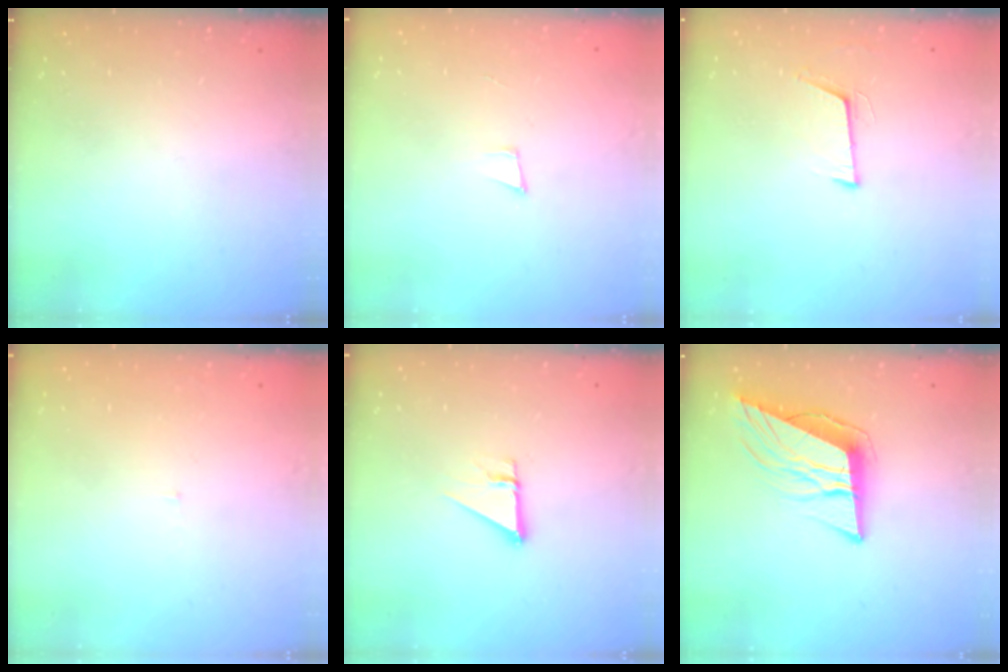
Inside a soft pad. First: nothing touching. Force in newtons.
{"total": 3.7, "press": 2.5, "slide": 2.6}
{"total": 5.9, "press": 5.6, "slide": 2.0}
{"total": 3.0, "press": 3.0, "slide": 0.2}
{"total": 2.7, "press": 2.7, "slide": 0.2}
{"total": 12.1, "press": 11.5, "slide": 3.6}